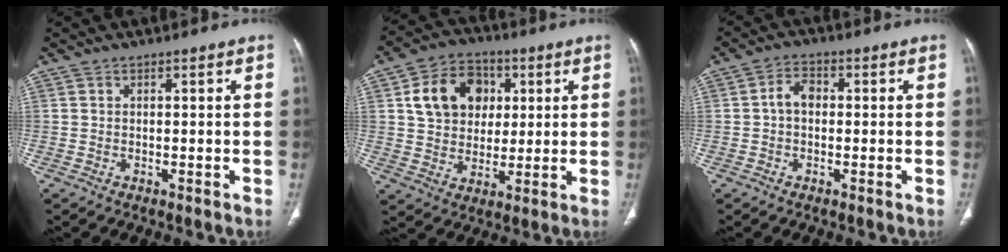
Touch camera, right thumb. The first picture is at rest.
{"total": 13.3, "force": [3.8, 10.5, 7.2], "torque": [-0.091, 0.002, 0.064]}
{"total": 3.6, "force": [-0.1, 2.6, 2.5], "torque": [-0.036, 0.015, -0.008]}